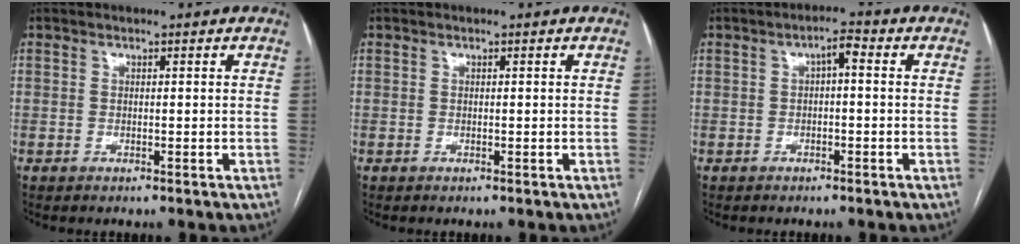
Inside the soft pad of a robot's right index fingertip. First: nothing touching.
{"total": 0.0}
{"total": 2.5, "force": [0.2, 0.7, 2.4], "torque": [-0.039, 0.012, 0.002]}